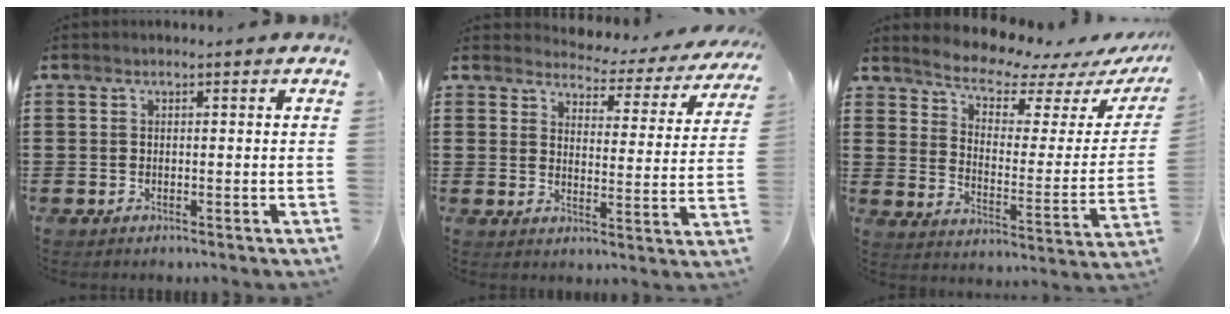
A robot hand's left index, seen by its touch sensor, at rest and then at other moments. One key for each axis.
{"total": 3.3, "fx": 3.2, "fy": 0.6, "fz": 0.4, "tx": -0.024, "ty": -0.031, "tz": 0.047}
{"total": 6.7, "fx": 6.3, "fy": 1.3, "fz": 1.9, "tx": -0.056, "ty": -0.049, "tz": 0.107}